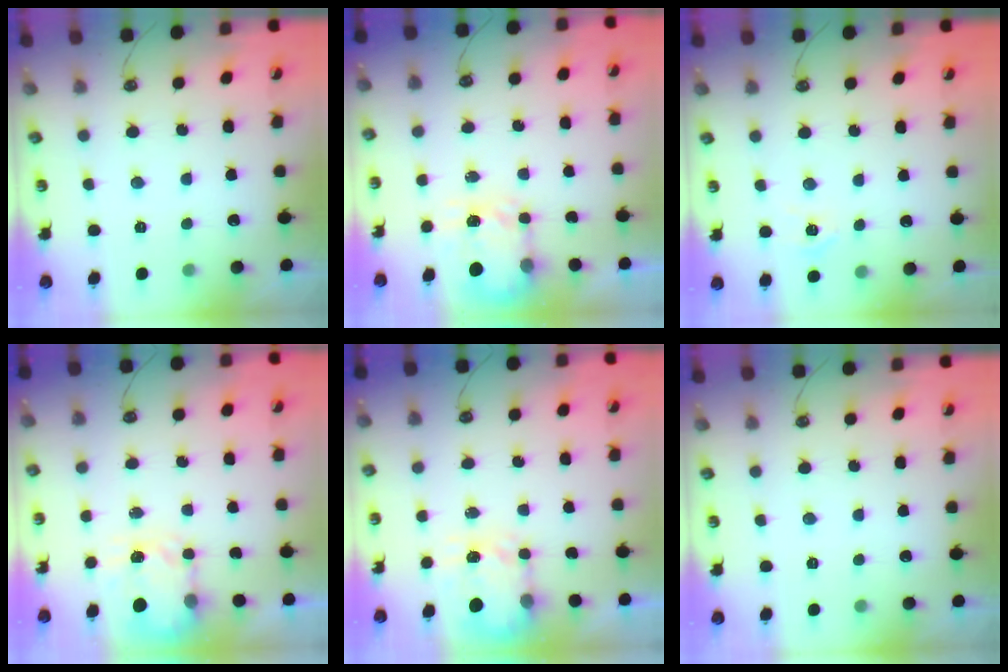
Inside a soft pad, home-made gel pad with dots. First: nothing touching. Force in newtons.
{"total": 3.8, "press": 3.8, "slide": 0.6}
{"total": 6.0, "press": 6.0, "slide": 0.6}
{"total": 3.7, "press": 3.7, "slide": 0.5}
{"total": 3.8, "press": 3.8, "slide": 0.5}
{"total": 0.0}